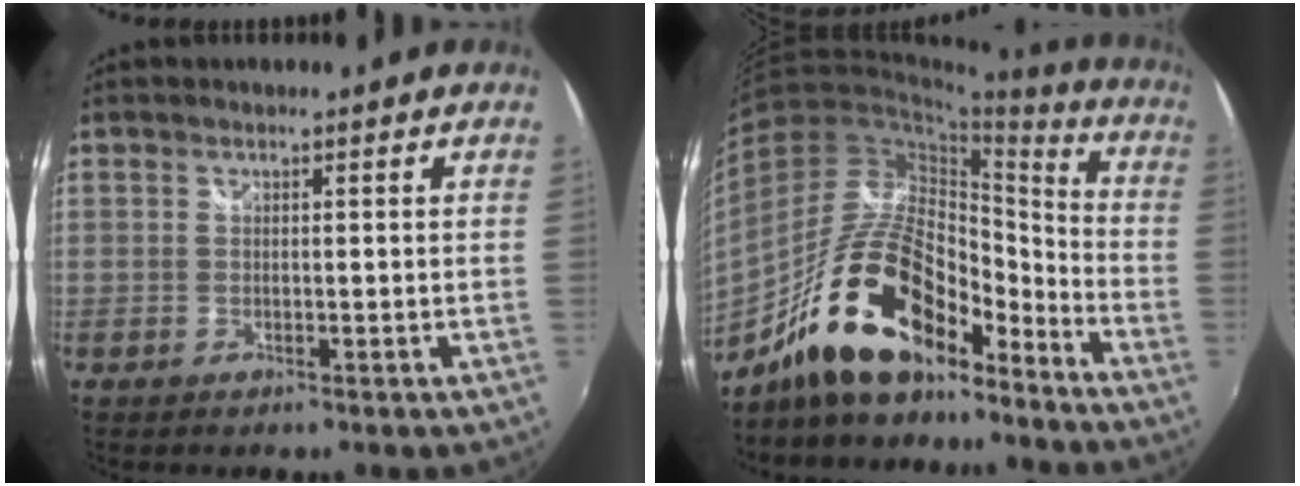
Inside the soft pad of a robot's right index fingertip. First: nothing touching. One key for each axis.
{"total": 20.4, "fx": -14.9, "fy": 7.7, "fz": 11.5, "tx": -0.220, "ty": 0.009, "tz": -0.262}